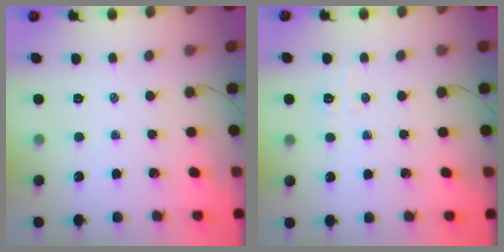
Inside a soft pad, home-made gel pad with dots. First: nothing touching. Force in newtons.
{"total": 4.4, "press": 4.2, "slide": 1.0}